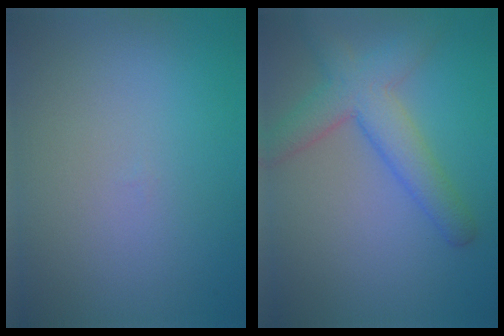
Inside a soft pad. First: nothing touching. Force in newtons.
{"total": 4.8, "press": 4.8, "slide": 0.3}